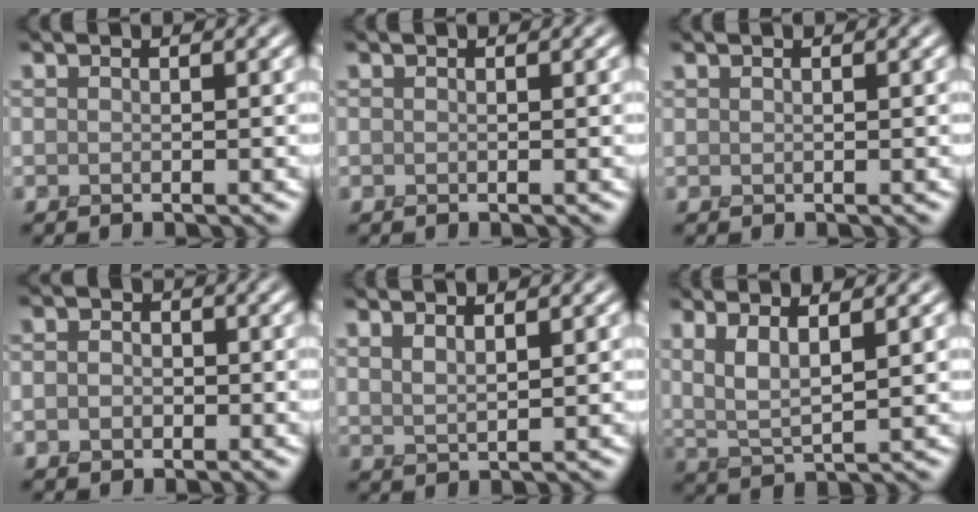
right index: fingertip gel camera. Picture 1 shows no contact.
{"total": 0.0}
{"total": 0.0}
{"total": 1.8, "force": [-0.8, 1.5, 0.7], "torque": [-0.004, -0.004, -0.023]}
{"total": 2.0, "force": [1.5, 0.3, 1.3], "torque": [-0.026, 0.000, 0.034]}
{"total": 4.8, "force": [2.6, 1.0, 3.9], "torque": [-0.070, 0.007, 0.042]}